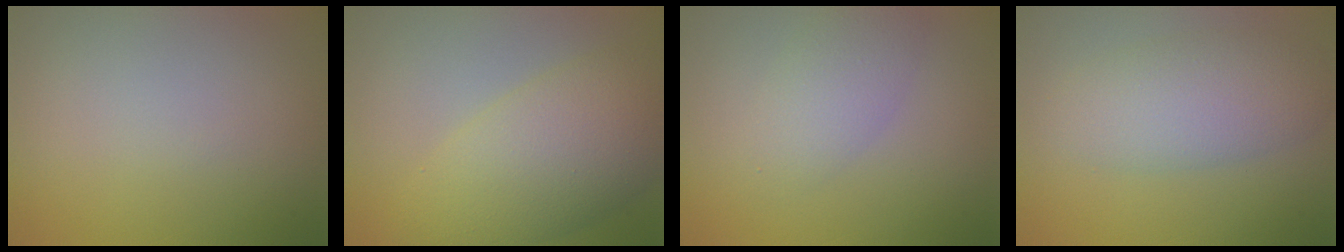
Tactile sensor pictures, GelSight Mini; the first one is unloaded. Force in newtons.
{"total": 7.6, "press": 7.6, "slide": 0.3}
{"total": 3.0, "press": 3.0, "slide": 0.1}
{"total": 4.8, "press": 4.8, "slide": 0.4}